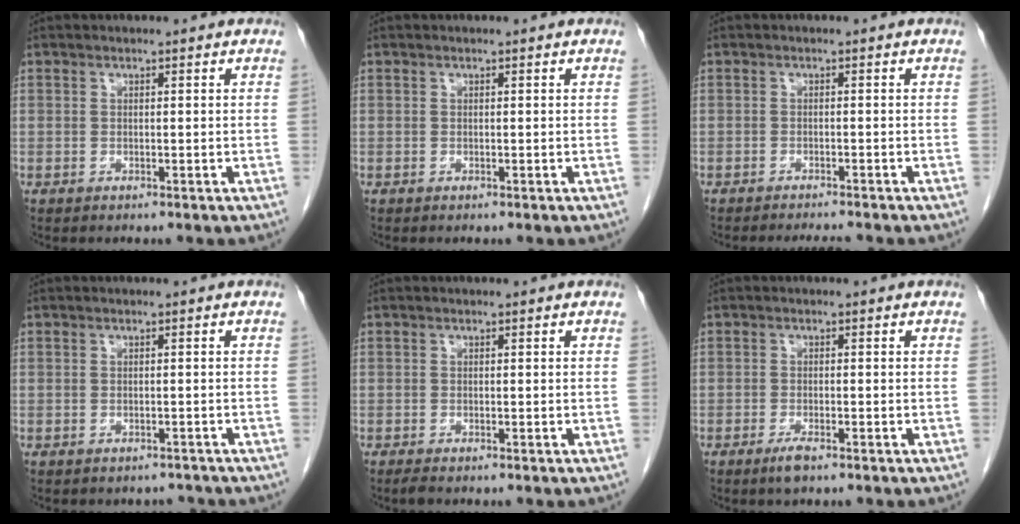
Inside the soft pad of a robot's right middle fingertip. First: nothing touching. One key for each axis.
{"total": 0.0}
{"total": 3.9, "fx": -3.7, "fy": 0.1, "fz": 1.3, "tx": -0.016, "ty": -0.009, "tz": -0.052}
{"total": 2.0, "fx": -1.7, "fy": 1.0, "fz": -0.1, "tx": 0.003, "ty": 0.003, "tz": -0.023}
{"total": 0.9, "fx": -0.7, "fy": 0.1, "fz": 0.5, "tx": -0.017, "ty": -0.004, "tz": -0.014}
{"total": 2.1, "fx": -1.4, "fy": 0.4, "fz": 1.5, "tx": -0.030, "ty": -0.002, "tz": -0.025}